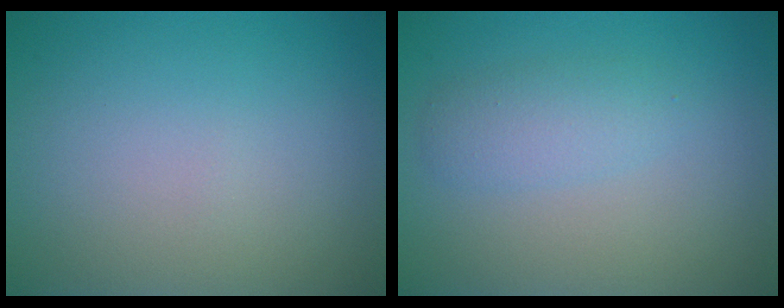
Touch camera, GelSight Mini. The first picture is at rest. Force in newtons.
{"total": 2.2, "press": 2.2, "slide": 0.0}